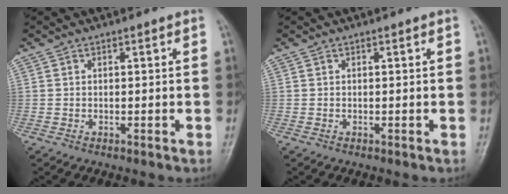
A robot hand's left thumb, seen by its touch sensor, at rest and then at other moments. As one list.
[{"total": 0.0}]